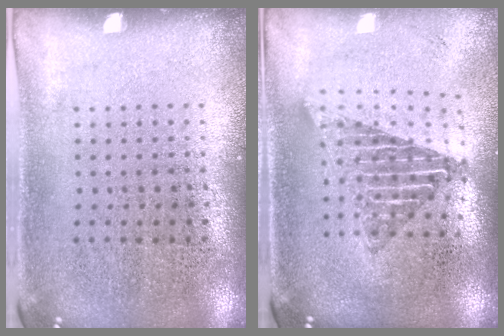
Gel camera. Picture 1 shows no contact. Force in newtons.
{"total": 1.7, "press": 1.4, "slide": 1.0}